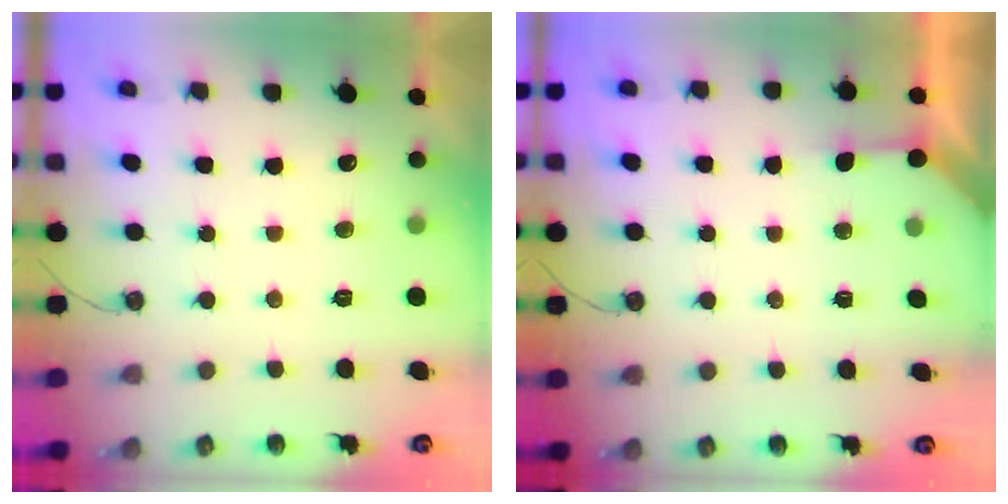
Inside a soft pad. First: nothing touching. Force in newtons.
{"total": 2.2, "press": 2.2, "slide": 0.3}